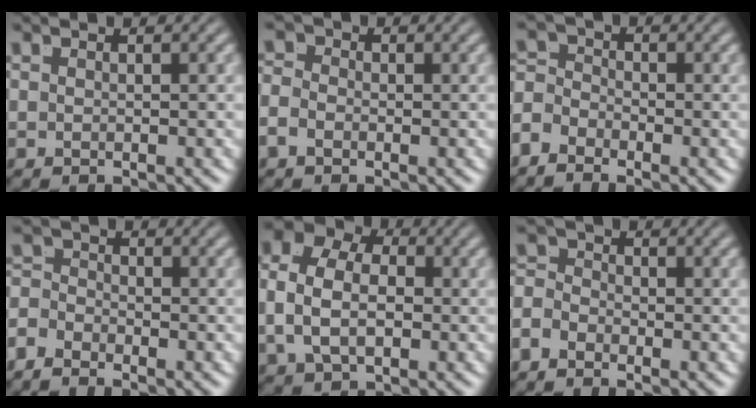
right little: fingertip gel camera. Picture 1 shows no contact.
{"total": 1.8, "force": [-0.9, 1.4, 0.8], "torque": [-0.018, -0.010, -0.017]}
{"total": 3.8, "force": [-1.3, 3.3, 1.4], "torque": [-0.022, -0.015, -0.029]}
{"total": 2.9, "force": [-1.6, 2.2, 0.9], "torque": [-0.014, -0.017, -0.030]}
{"total": 8.5, "force": [1.2, 6.4, 5.5], "torque": [-0.106, 0.005, 0.013]}
{"total": 2.9, "force": [-1.2, 2.4, 1.1], "torque": [-0.016, -0.014, -0.024]}